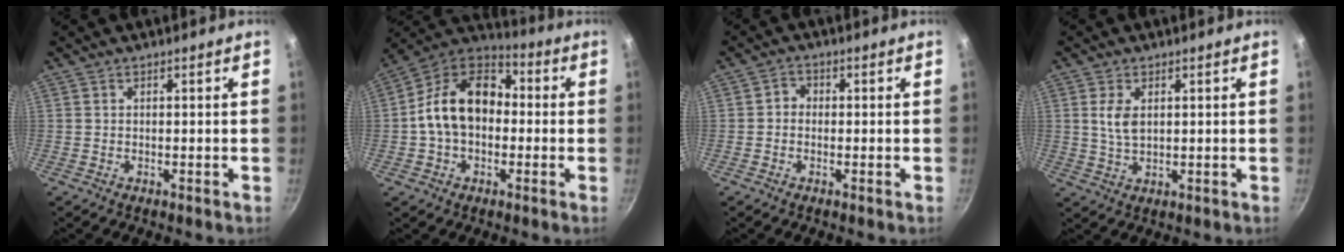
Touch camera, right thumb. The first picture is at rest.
{"total": 16.1, "force": [-0.5, 11.4, 11.3], "torque": [-0.161, 0.046, -0.029]}
{"total": 2.1, "force": [-0.4, 1.8, 0.9], "torque": [-0.010, 0.010, -0.014]}
{"total": 4.5, "force": [1.2, 2.5, 3.5], "torque": [-0.066, -0.006, 0.025]}